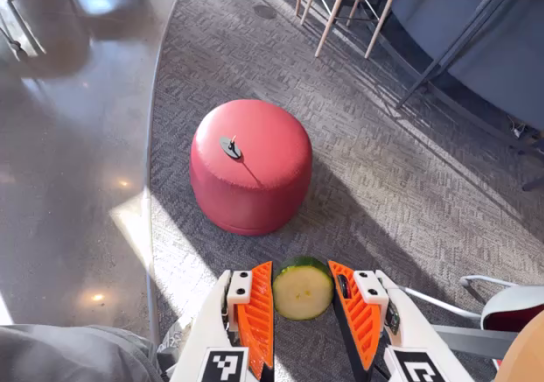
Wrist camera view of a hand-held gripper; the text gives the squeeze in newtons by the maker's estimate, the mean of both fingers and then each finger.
{"total": 10.1, "left": 10.3, "right": 10.0}